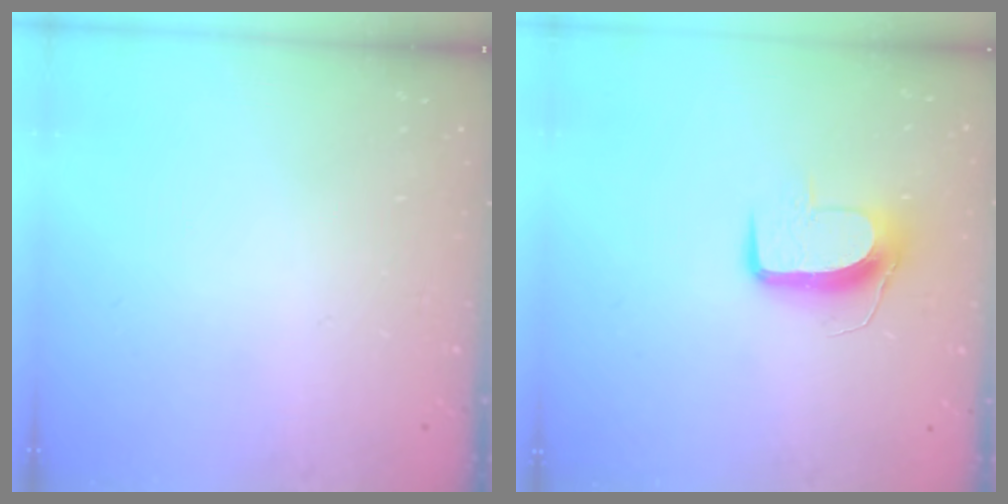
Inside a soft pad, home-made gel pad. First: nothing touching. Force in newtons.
{"total": 9.6, "press": 9.6, "slide": 0.2}